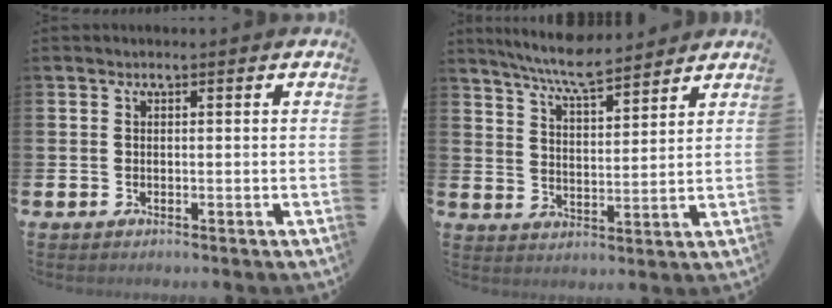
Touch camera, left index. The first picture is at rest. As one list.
[{"total": 7.5, "force": [7.0, 0.7, 2.5], "torque": [-0.075, -0.034, 0.128]}]